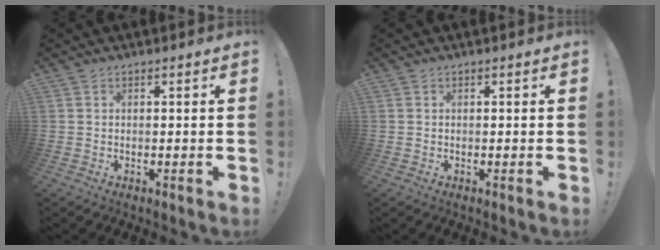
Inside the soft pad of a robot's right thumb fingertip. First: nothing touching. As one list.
[{"total": 0.0}]